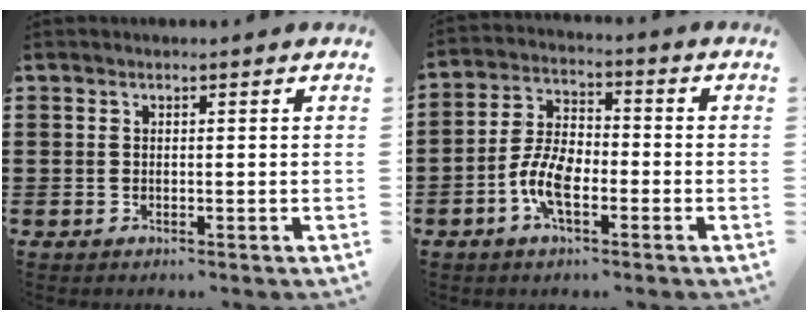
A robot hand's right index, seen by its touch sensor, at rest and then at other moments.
{"total": 7.3, "force": [-2.8, 3.3, 5.9], "torque": [-0.151, -0.006, -0.060]}